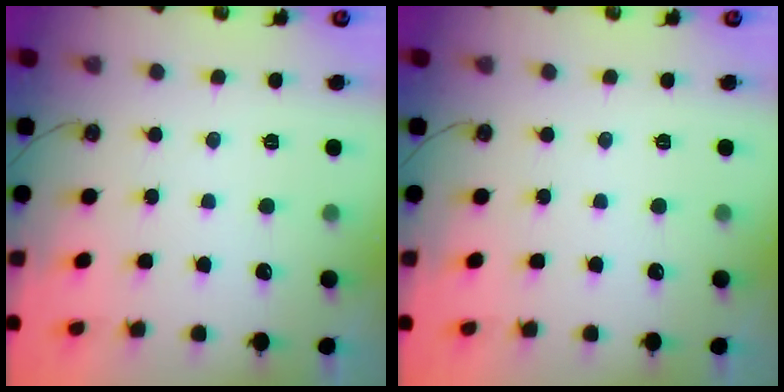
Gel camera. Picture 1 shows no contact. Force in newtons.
{"total": 0.0}